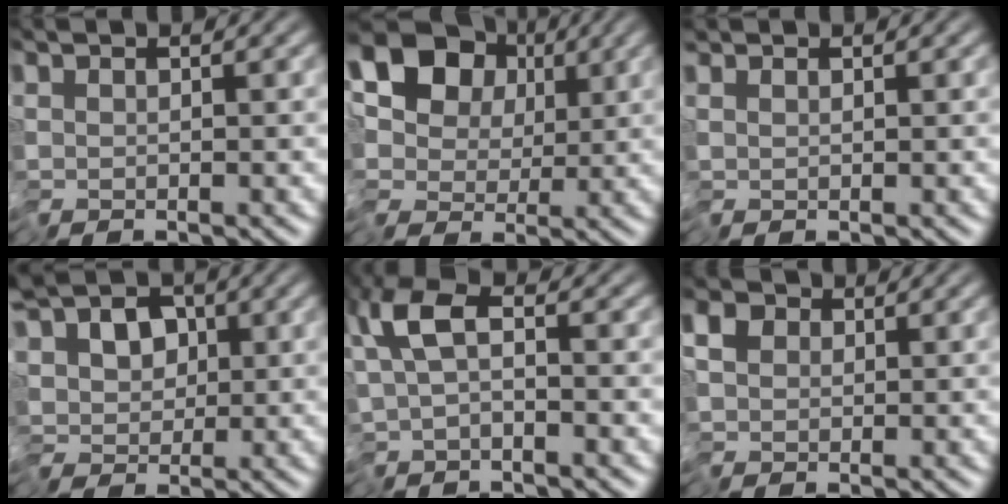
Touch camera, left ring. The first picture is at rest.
{"total": 15.3, "force": [1.3, 13.5, 7.1], "torque": [-0.144, 0.014, -0.011]}
{"total": 0.7, "force": [0.5, 0.4, 0.3], "torque": [-0.006, 0.003, 0.008]}
{"total": 6.1, "force": [-0.1, 4.2, 4.4], "torque": [-0.064, -0.002, -0.001]}
{"total": 4.4, "force": [-1.2, 2.1, 3.7], "torque": [-0.085, -0.004, -0.032]}
{"total": 4.6, "force": [0.5, 3.5, 2.8], "torque": [-0.052, 0.016, -0.007]}